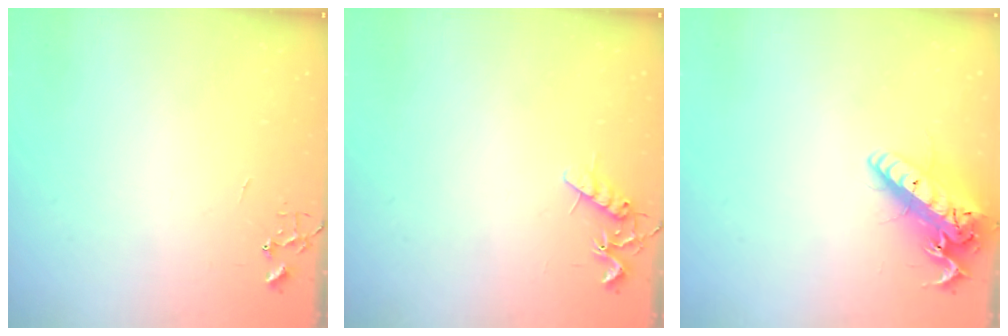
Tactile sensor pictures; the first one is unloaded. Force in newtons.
{"total": 8.0, "press": 8.0, "slide": 0.4}
{"total": 19.7, "press": 19.5, "slide": 2.7}